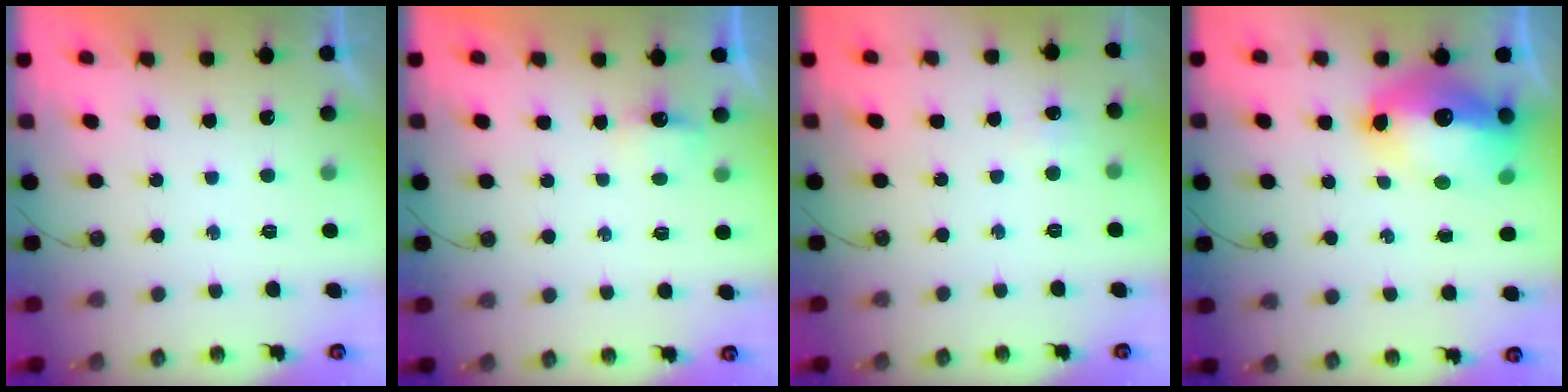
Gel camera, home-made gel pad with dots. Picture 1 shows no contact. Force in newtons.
{"total": 2.6, "press": 2.6, "slide": 0.4}
{"total": 5.2, "press": 5.1, "slide": 0.7}
{"total": 16.6, "press": 16.5, "slide": 1.7}